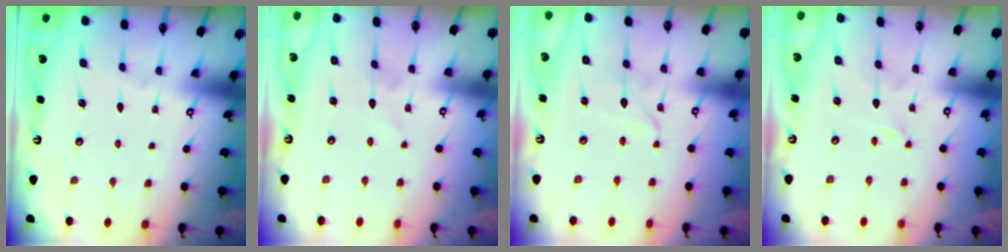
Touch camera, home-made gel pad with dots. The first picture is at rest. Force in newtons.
{"total": 1.5, "press": 1.4, "slide": 0.2}
{"total": 2.4, "press": 2.4, "slide": 0.2}
{"total": 0.0}